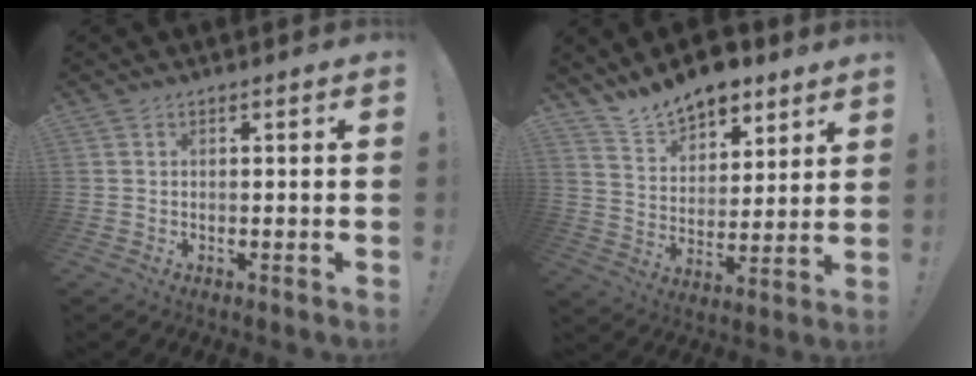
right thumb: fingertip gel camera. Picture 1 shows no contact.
{"total": 11.7, "force": [10.0, 4.9, 3.4], "torque": [-0.076, -0.072, 0.189]}